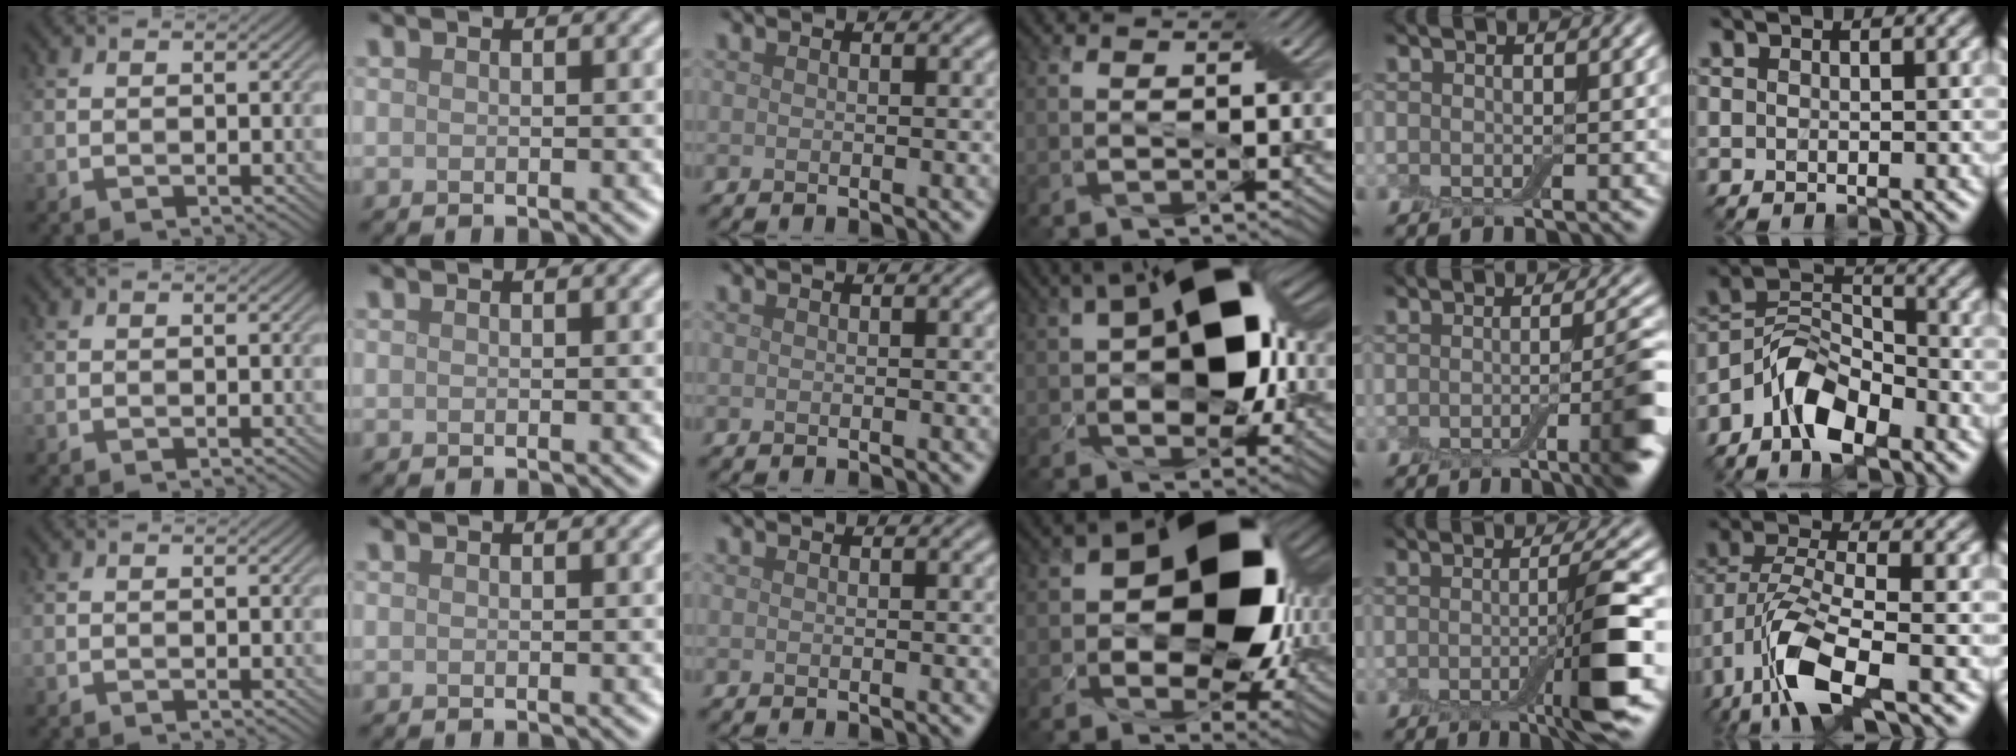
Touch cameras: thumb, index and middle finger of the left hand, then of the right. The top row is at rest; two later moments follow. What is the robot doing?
{"motion": "pour", "object": "cup"}